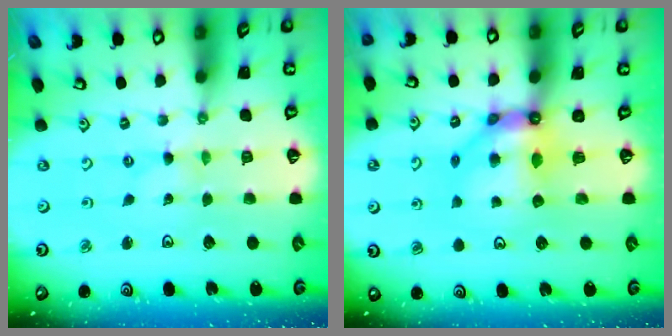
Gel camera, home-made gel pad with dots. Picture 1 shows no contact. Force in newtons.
{"total": 9.0, "press": 8.9, "slide": 1.2}